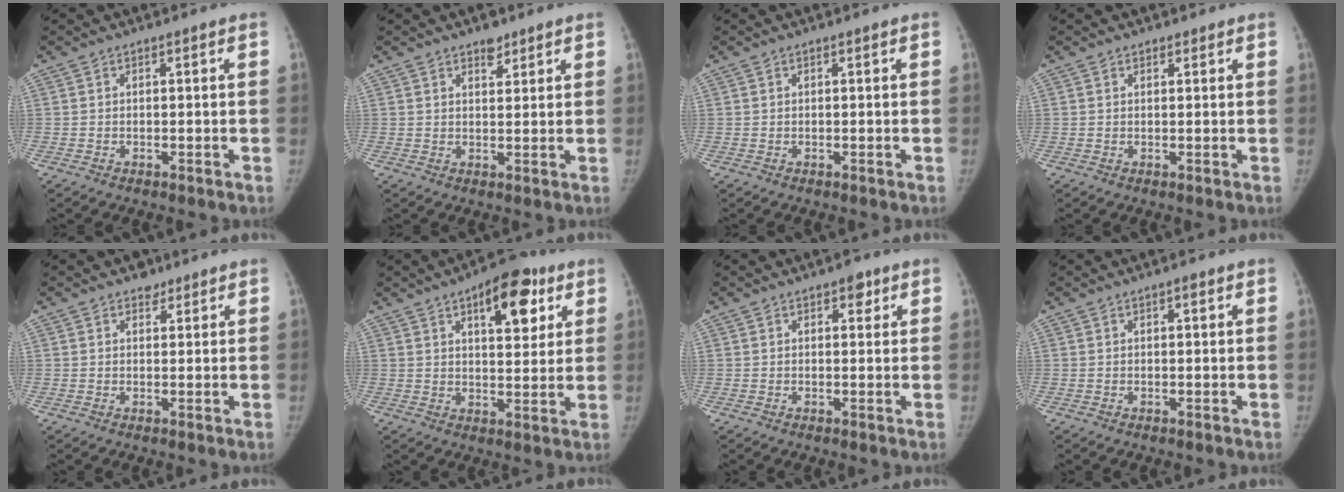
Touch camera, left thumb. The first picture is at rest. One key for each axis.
{"total": 2.9, "fx": 2.1, "fy": 1.5, "fz": 1.3, "tx": -0.004, "ty": -0.013, "tz": 0.033}
{"total": 0.0}
{"total": 0.8, "fx": 0.6, "fy": 0.5, "fz": 0.0, "tx": 0.011, "ty": -0.004, "tz": 0.005}
{"total": 2.3, "fx": 1.6, "fy": 1.6, "fz": 0.5, "tx": 0.009, "ty": -0.007, "tz": 0.018}
{"total": 12.3, "fx": 5.9, "fy": 5.7, "fz": 9.2, "tx": -0.090, "ty": -0.016, "tz": 0.080}
{"total": 2.8, "fx": 1.5, "fy": 1.6, "fz": 1.7, "tx": -0.005, "ty": -0.004, "tz": 0.017}
{"total": 1.3, "fx": 0.6, "fy": 0.6, "fz": 1.0, "tx": -0.010, "ty": 0.001, "tz": 0.007}